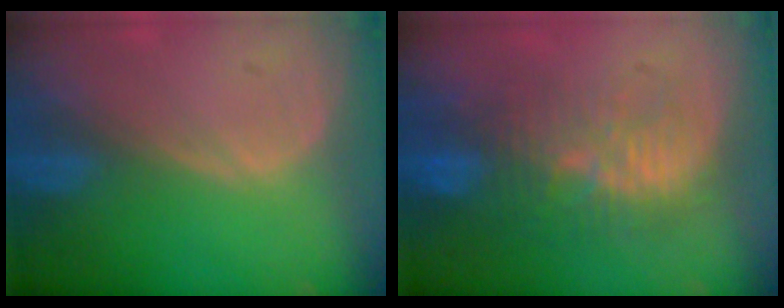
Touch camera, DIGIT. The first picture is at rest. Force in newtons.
{"total": 9.6, "press": 9.0, "slide": 3.5}